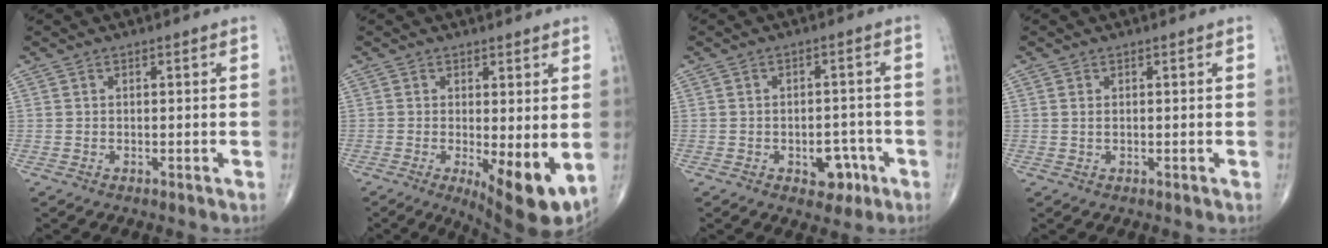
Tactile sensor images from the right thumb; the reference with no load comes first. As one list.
[{"total": 9.1, "force": [-1.3, 3.0, 8.5], "torque": [-0.120, -0.026, -0.013]}, {"total": 5.7, "force": [-2.4, 3.7, 3.6], "torque": [-0.019, 0.019, -0.027]}, {"total": 0.7, "force": [0.3, 0.4, 0.6], "torque": [-0.013, 0.002, 0.007]}]